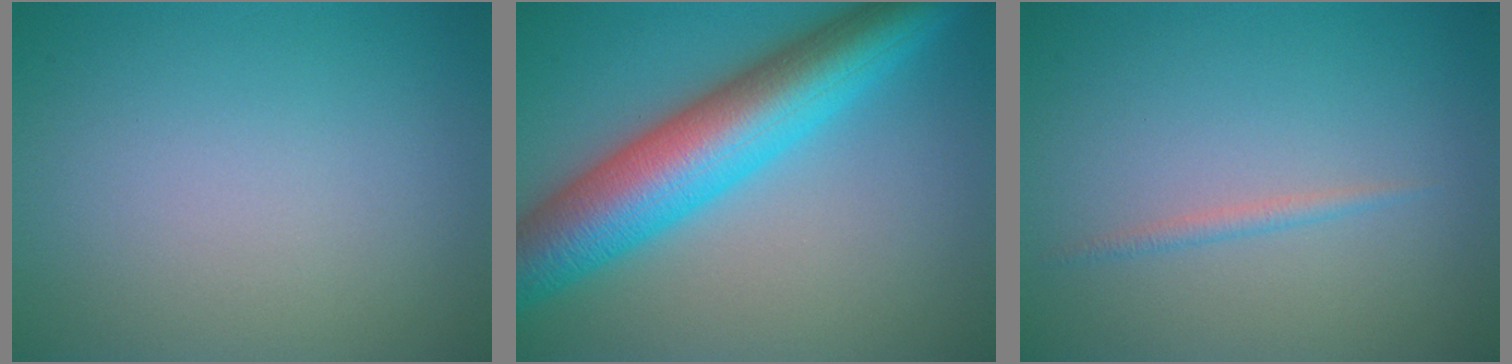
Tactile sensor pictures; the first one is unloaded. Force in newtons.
{"total": 10.7, "press": 10.7, "slide": 0.2}
{"total": 0.8, "press": 0.8, "slide": 0.0}